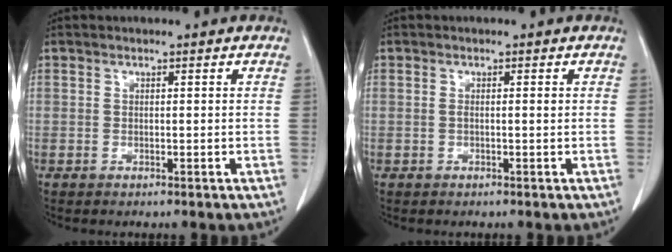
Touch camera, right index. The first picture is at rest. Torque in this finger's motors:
{"motor_torque": [0.05, -0.05, 0.05, -0.01]}